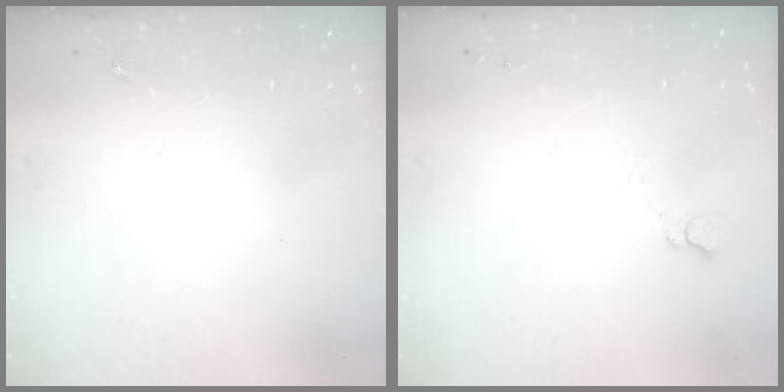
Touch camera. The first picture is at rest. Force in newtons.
{"total": 3.8, "press": 3.8, "slide": 0.3}